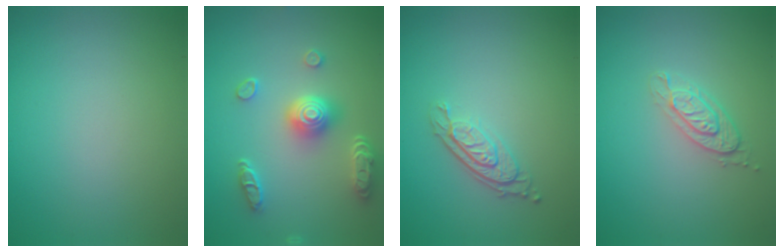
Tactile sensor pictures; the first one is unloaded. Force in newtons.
{"total": 4.8, "press": 4.0, "slide": 2.7}
{"total": 3.0, "press": 2.1, "slide": 2.1}
{"total": 2.1, "press": 1.9, "slide": 0.8}